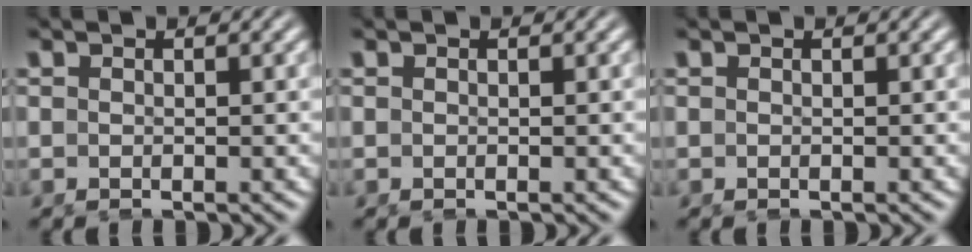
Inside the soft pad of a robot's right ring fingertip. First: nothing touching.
{"total": 0.0}
{"total": 0.0}